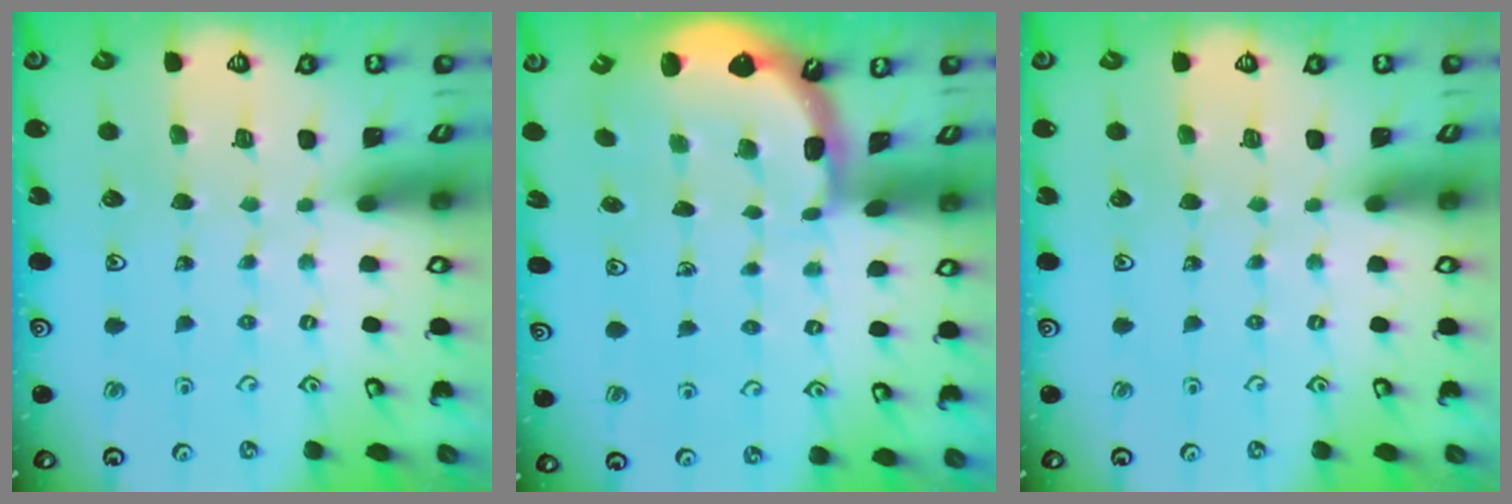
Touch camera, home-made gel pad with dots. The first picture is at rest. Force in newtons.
{"total": 2.4, "press": 1.7, "slide": 1.6}
{"total": 0.0}